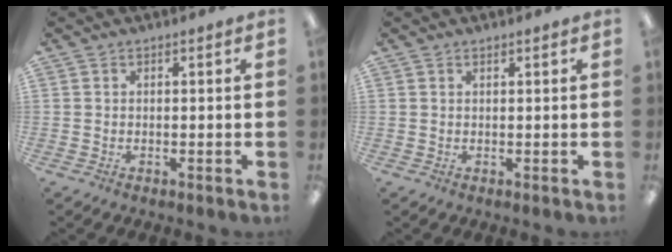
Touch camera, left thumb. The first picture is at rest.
{"total": 0.5, "force": [0.5, 0.1, 0.1], "torque": [-0.003, 0.001, 0.009]}